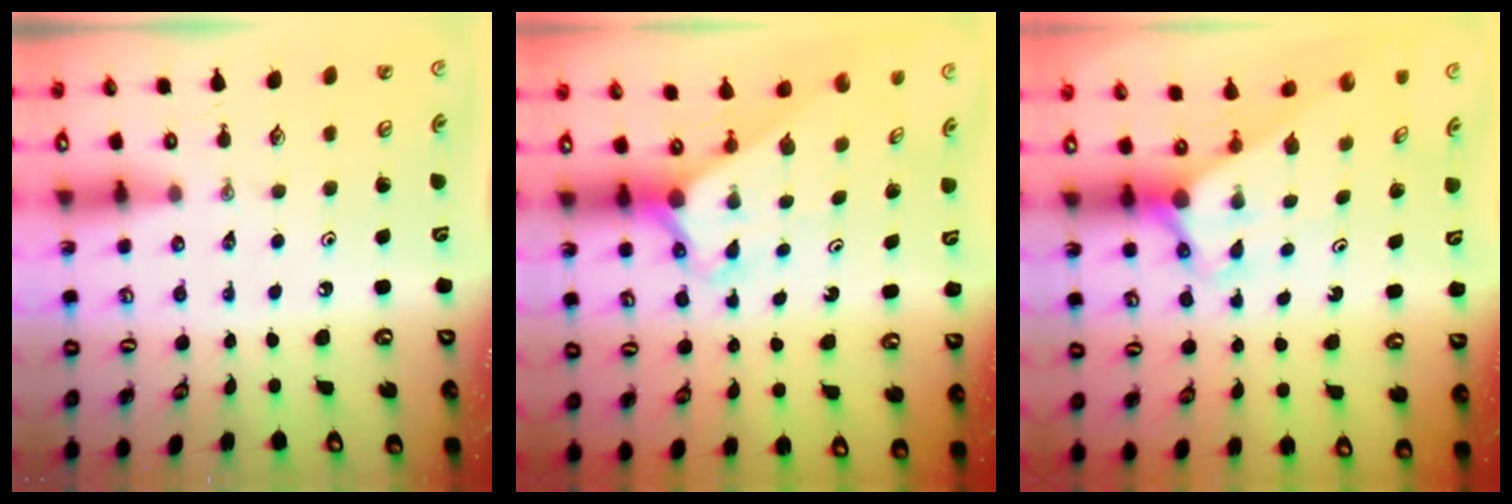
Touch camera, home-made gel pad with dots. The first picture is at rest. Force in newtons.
{"total": 2.7, "press": 2.7, "slide": 0.1}
{"total": 2.6, "press": 2.6, "slide": 0.0}